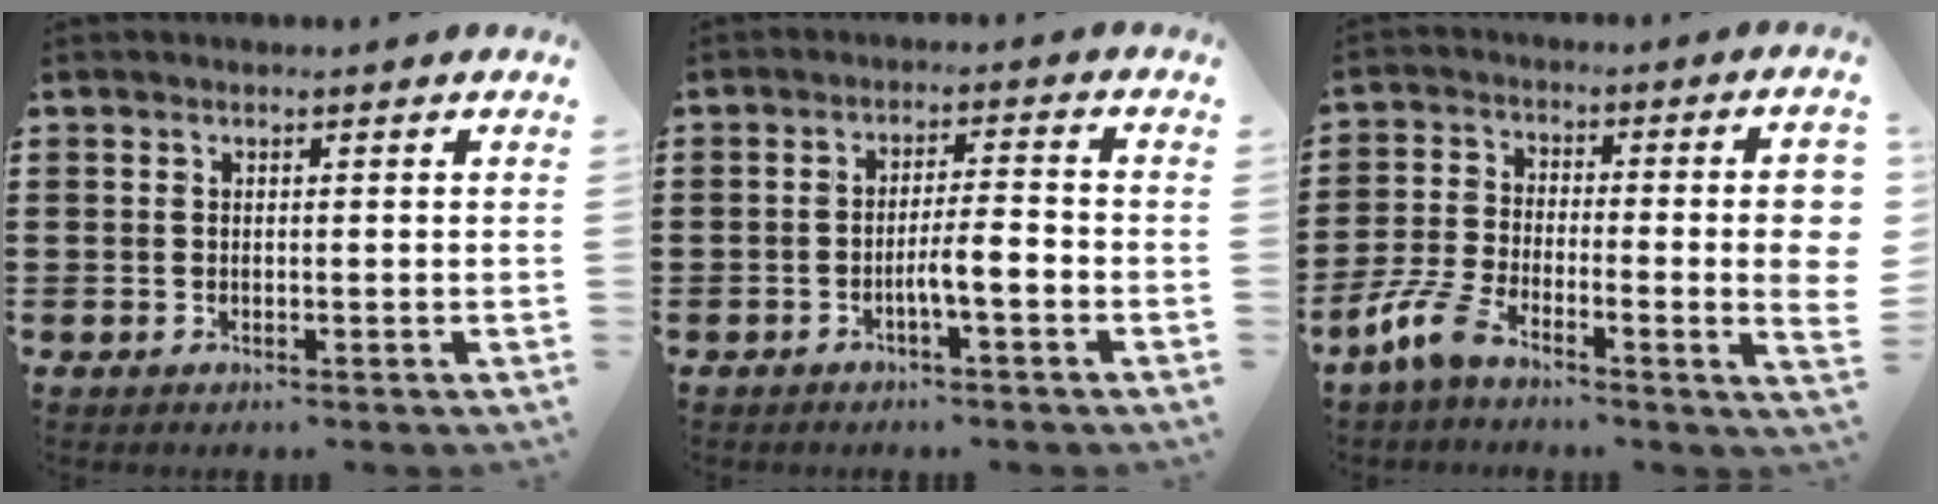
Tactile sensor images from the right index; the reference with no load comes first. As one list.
[{"total": 4.2, "force": [-1.9, 0.2, 3.7], "torque": [-0.072, -0.005, -0.036]}, {"total": 11.3, "force": [-3.6, 3.2, 10.2], "torque": [-0.206, 0.000, -0.070]}]